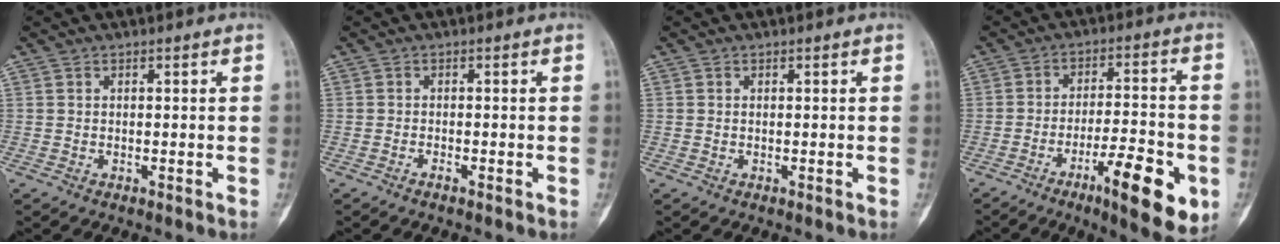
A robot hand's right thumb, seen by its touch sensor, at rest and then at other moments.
{"total": 0.8, "force": [-0.6, 0.2, 0.5], "torque": [-0.013, 0.003, -0.013]}
{"total": 0.0}
{"total": 14.5, "force": [-6.1, 3.8, 12.6], "torque": [-0.180, 0.019, -0.089]}